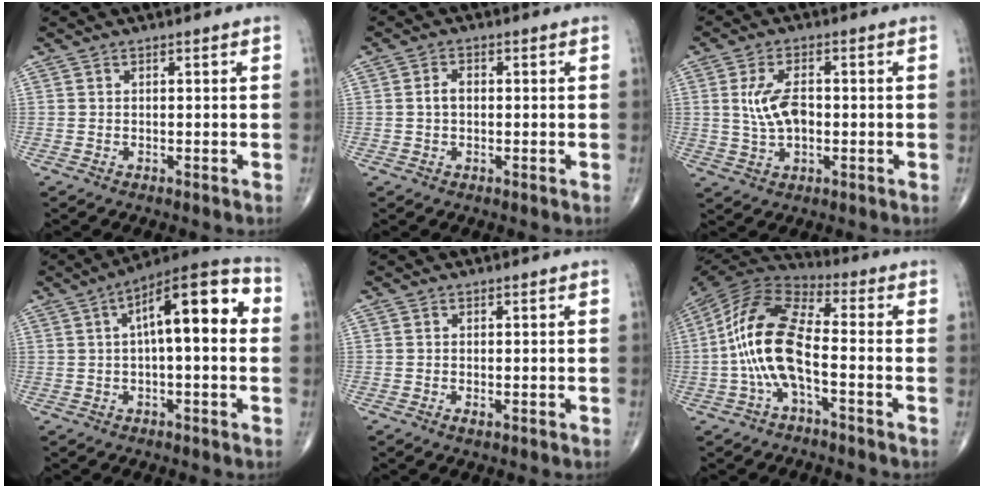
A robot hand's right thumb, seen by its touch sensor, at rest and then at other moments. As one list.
[{"total": 2.3, "force": [0.0, 1.6, 1.7], "torque": [-0.033, 0.009, -0.003]}, {"total": 7.2, "force": [0.3, 3.9, 6.1], "torque": [-0.115, 0.005, 0.006]}, {"total": 15.5, "force": [2.5, 5.4, 14.3], "torque": [-0.200, 0.042, 0.029]}, {"total": 0.8, "force": [-0.3, 0.4, 0.7], "torque": [-0.010, -0.001, -0.005]}, {"total": 14.3, "force": [-2.8, 5.7, 12.8], "torque": [-0.267, 0.040, -0.062]}]